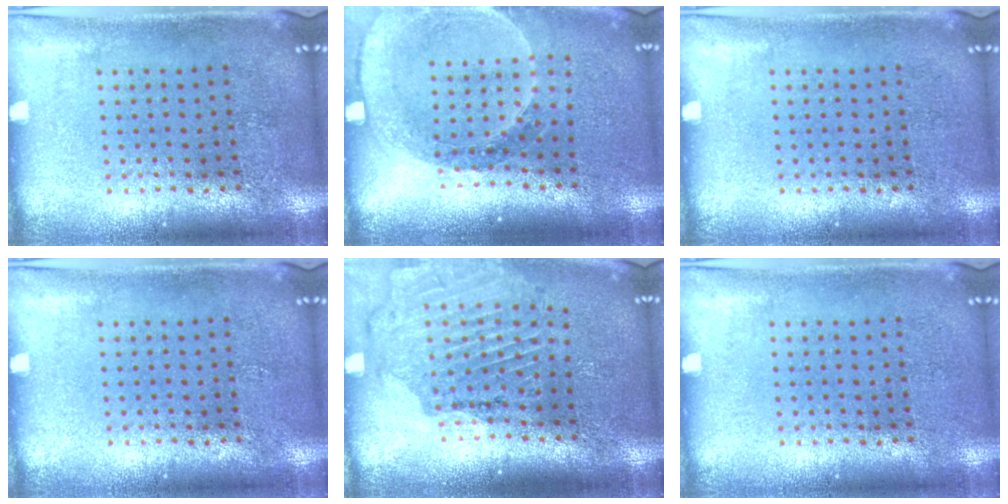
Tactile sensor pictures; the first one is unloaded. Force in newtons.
{"total": 1.6, "press": 1.6, "slide": 0.1}
{"total": 0.0}
{"total": 0.0}
{"total": 1.6, "press": 1.6, "slide": 0.2}
{"total": 0.0}